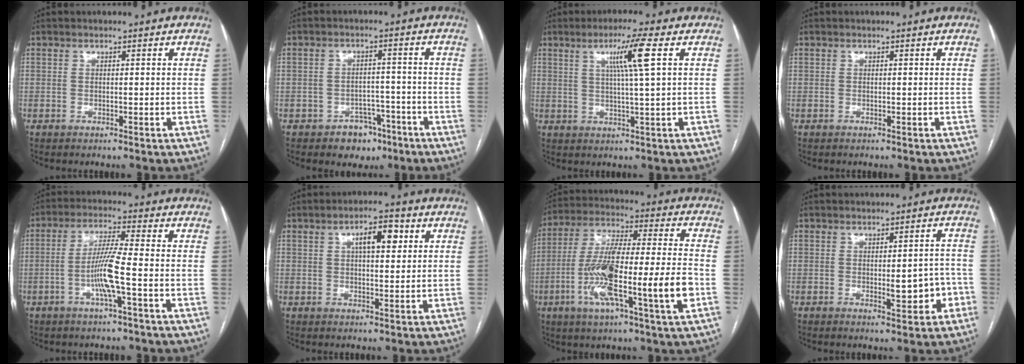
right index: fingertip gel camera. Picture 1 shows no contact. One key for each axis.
{"total": 5.1, "fx": -3.1, "fy": 3.7, "fz": 1.5, "tx": -0.010, "ty": 0.016, "tz": -0.037}
{"total": 6.8, "fx": 2.4, "fy": -1.2, "fz": 6.3, "tx": -0.111, "ty": 0.001, "tz": 0.042}
{"total": 0.0}
{"total": 7.5, "fx": -2.1, "fy": -0.3, "fz": 7.2, "tx": -0.145, "ty": 0.001, "tz": -0.043}
{"total": 5.9, "fx": 2.1, "fy": 2.0, "fz": 5.1, "tx": -0.084, "ty": 0.013, "tz": 0.033}
{"total": 19.1, "fx": -5.5, "fy": 1.2, "fz": 18.2, "tx": -0.327, "ty": -0.005, "tz": -0.096}
{"total": 5.5, "fx": -1.7, "fy": 1.8, "fz": 4.9, "tx": -0.060, "ty": 0.008, "tz": -0.014}